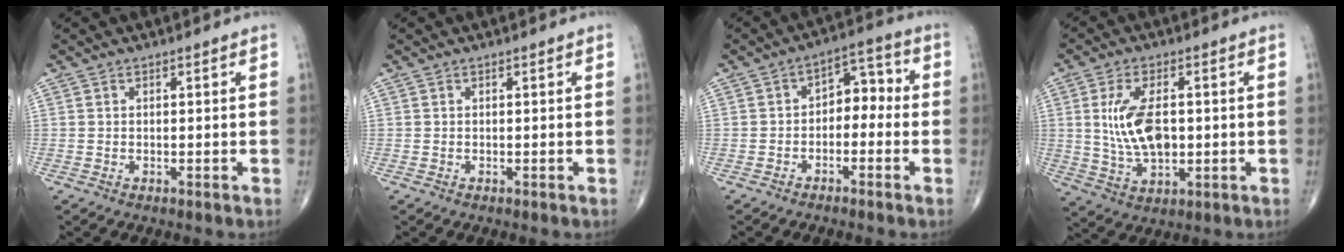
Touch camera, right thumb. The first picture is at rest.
{"total": 0.0}
{"total": 6.5, "force": [-1.2, 4.3, 4.6], "torque": [-0.039, 0.041, -0.032]}
{"total": 10.6, "force": [0.9, 5.6, 9.0], "torque": [-0.170, -0.006, 0.025]}